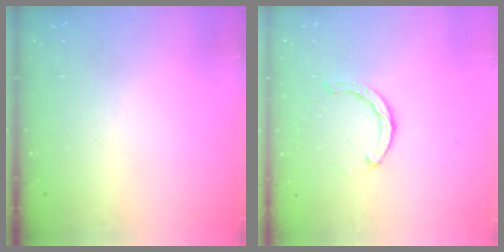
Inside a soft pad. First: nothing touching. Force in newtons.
{"total": 2.4, "press": 2.4, "slide": 0.4}